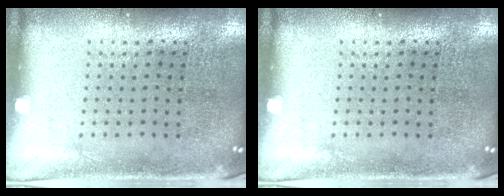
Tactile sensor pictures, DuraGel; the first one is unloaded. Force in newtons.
{"total": 0.0}